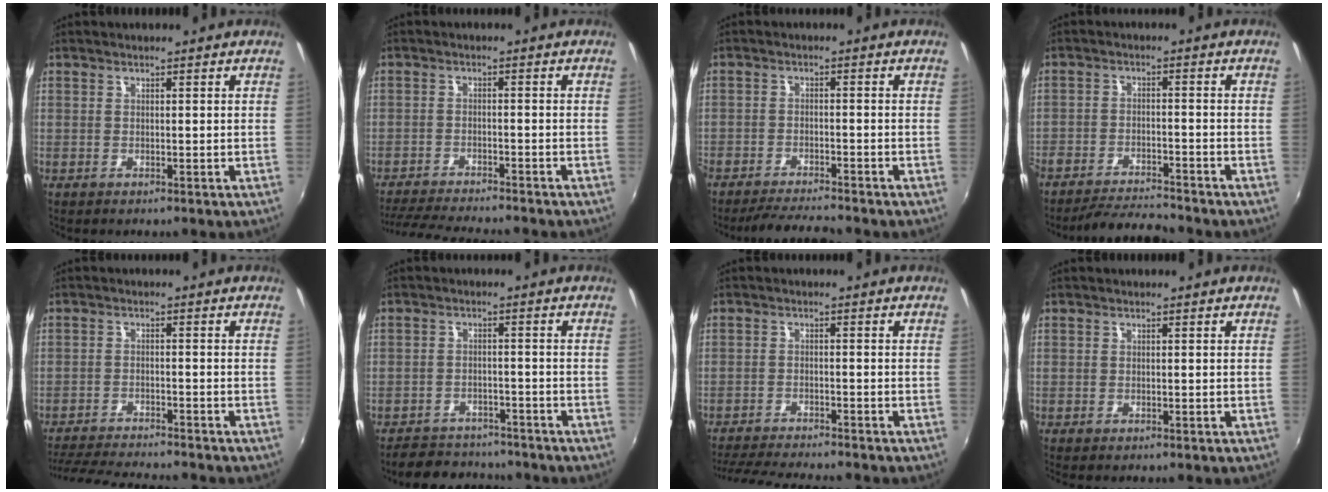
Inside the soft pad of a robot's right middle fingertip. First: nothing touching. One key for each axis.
{"total": 11.3, "fx": -10.4, "fy": 0.8, "fz": 4.4, "tx": -0.106, "ty": -0.020, "tz": -0.168}
{"total": 7.2, "fx": -6.7, "fy": 0.6, "fz": 2.6, "tx": -0.072, "ty": -0.006, "tz": -0.109}
{"total": 9.0, "fx": -8.5, "fy": 0.9, "fz": 2.9, "tx": -0.076, "ty": -0.004, "tz": -0.140}
{"total": 12.7, "fx": -11.7, "fy": 1.8, "fz": 4.7, "tx": -0.111, "ty": -0.017, "tz": -0.181}
{"total": 9.7, "fx": -8.6, "fy": 4.0, "fz": 2.3, "tx": -0.064, "ty": 0.015, "tz": -0.119}
{"total": 11.3, "fx": -10.4, "fy": 1.0, "fz": 4.4, "tx": -0.106, "ty": -0.021, "tz": -0.166}
{"total": 0.7, "fx": -0.6, "fy": 0.2, "fz": 0.3, "tx": -0.008, "ty": -0.004, "tz": -0.012}